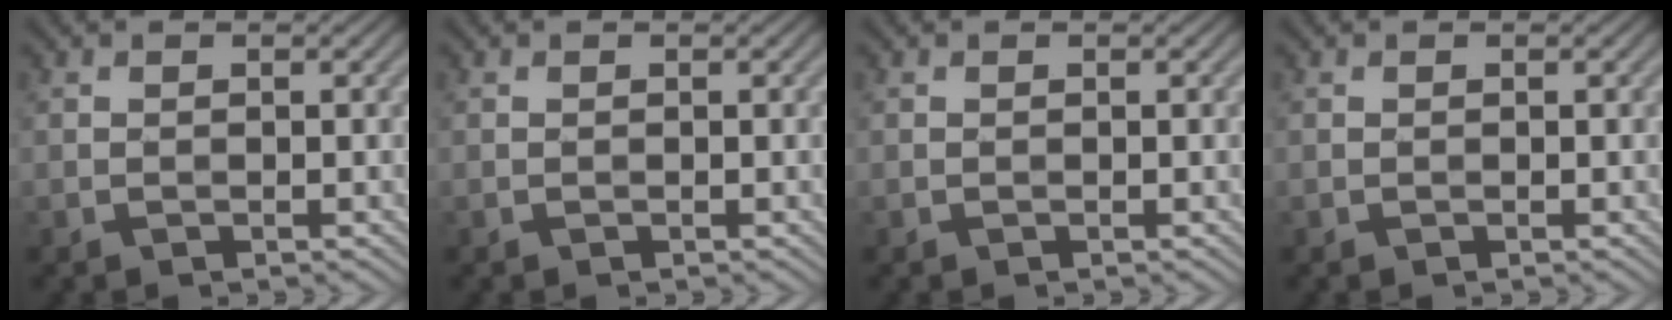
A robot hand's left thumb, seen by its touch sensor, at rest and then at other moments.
{"total": 0.0}
{"total": 0.0}
{"total": 0.0}